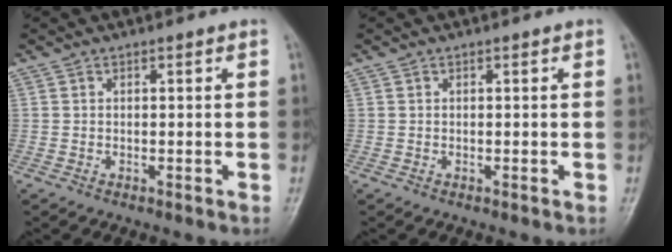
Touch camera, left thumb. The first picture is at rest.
{"total": 0.0}